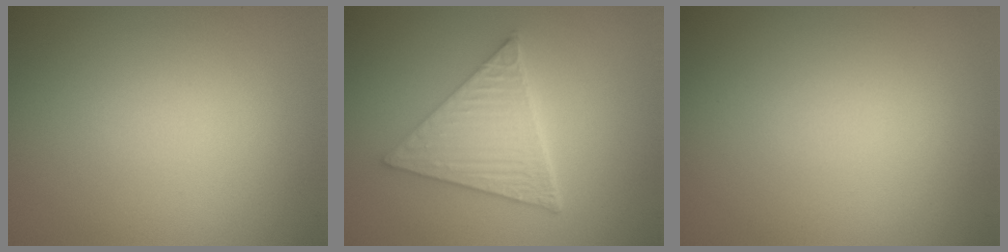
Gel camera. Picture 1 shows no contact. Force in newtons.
{"total": 6.3, "press": 4.7, "slide": 4.2}
{"total": 0.0}